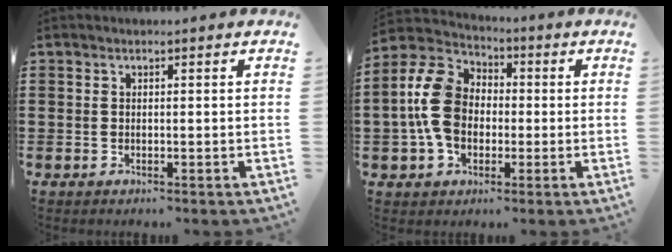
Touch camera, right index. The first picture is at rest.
{"total": 11.8, "force": [-0.6, 8.7, 7.9], "torque": [-0.200, 0.017, -0.015]}